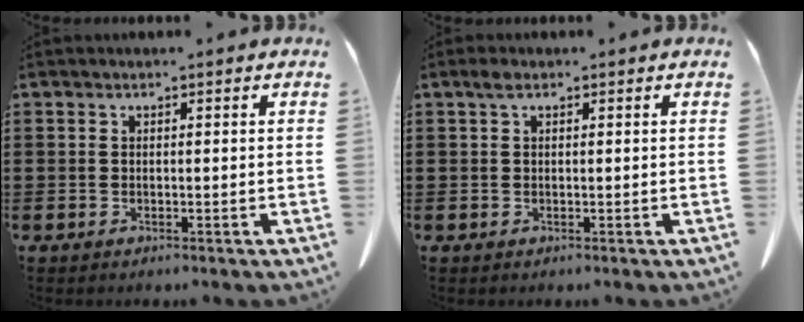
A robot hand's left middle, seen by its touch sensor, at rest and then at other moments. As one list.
[{"total": 1.2, "force": [0.5, 0.6, 0.9], "torque": [-0.021, 0.003, 0.010]}]